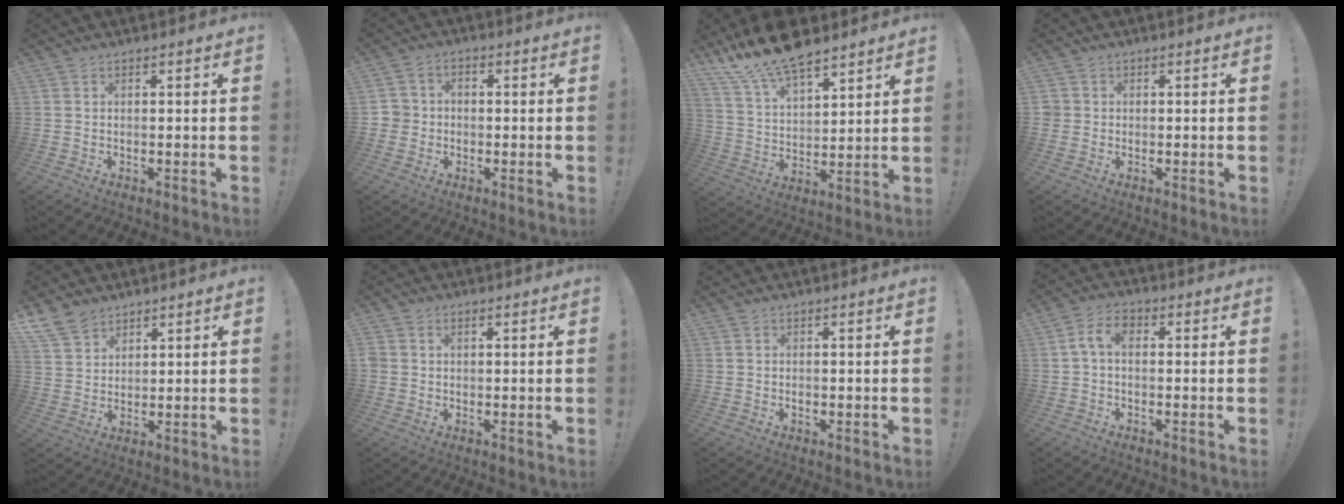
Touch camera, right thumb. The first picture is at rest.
{"total": 4.1, "force": [-1.4, 3.6, 1.3], "torque": [-0.023, 0.012, -0.028]}
{"total": 14.8, "force": [11.5, 5.8, 7.2], "torque": [-0.143, -0.072, 0.212]}
{"total": 1.1, "force": [0.2, 1.1, 0.2], "torque": [-0.009, 0.003, 0.005]}
{"total": 7.6, "force": [5.9, 4.3, 1.9], "torque": [-0.042, -0.034, 0.117]}
{"total": 1.4, "force": [0.5, 1.2, 0.6], "torque": [-0.017, 0.005, 0.011]}
{"total": 0.6, "force": [-0.2, 0.6, 0.2], "torque": [0.001, -0.001, -0.005]}
{"total": 5.7, "force": [0.6, 3.0, 4.8], "torque": [-0.101, 0.007, 0.012]}